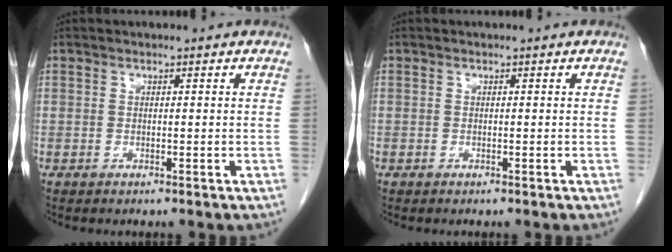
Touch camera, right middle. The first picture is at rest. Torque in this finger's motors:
{"motor_torque": [1.37, -0.76, 1.05, 0.21]}